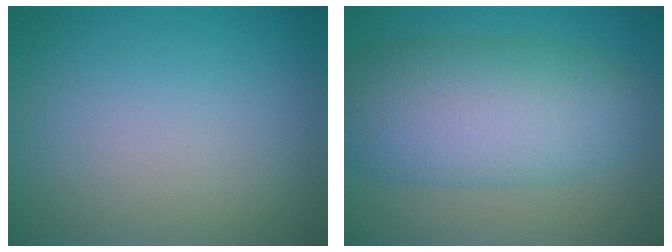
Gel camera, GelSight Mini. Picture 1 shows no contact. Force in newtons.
{"total": 8.8, "press": 8.8, "slide": 0.2}